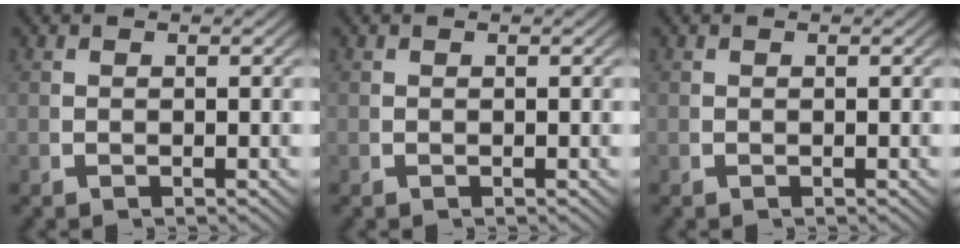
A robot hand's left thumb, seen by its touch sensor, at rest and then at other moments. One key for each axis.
{"total": 0.0}
{"total": 0.0}